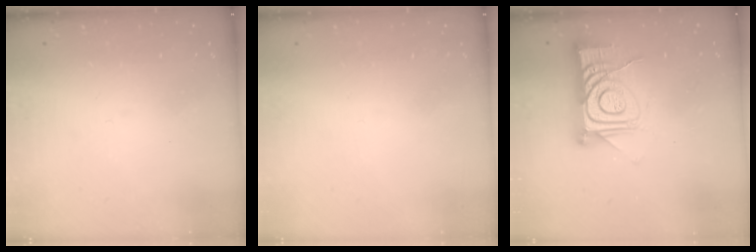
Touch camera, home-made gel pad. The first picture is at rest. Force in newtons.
{"total": 1.6, "press": 1.6, "slide": 0.1}
{"total": 17.2, "press": 17.1, "slide": 1.4}